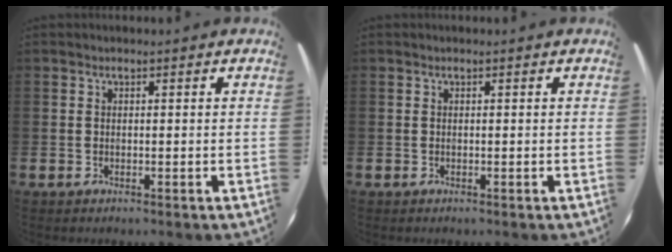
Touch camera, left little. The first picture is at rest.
{"total": 0.0}